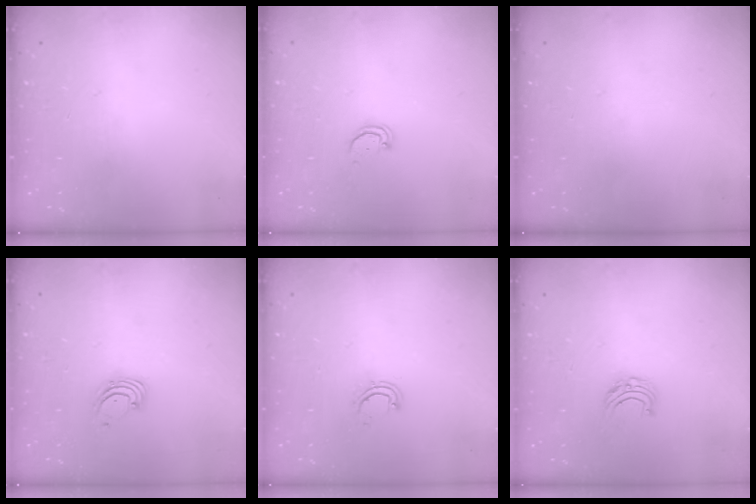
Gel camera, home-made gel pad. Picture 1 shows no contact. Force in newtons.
{"total": 2.0, "press": 2.0, "slide": 0.2}
{"total": 0.0}
{"total": 1.6, "press": 1.6, "slide": 0.1}
{"total": 4.6, "press": 4.6, "slide": 0.3}
{"total": 5.0, "press": 5.0, "slide": 0.4}